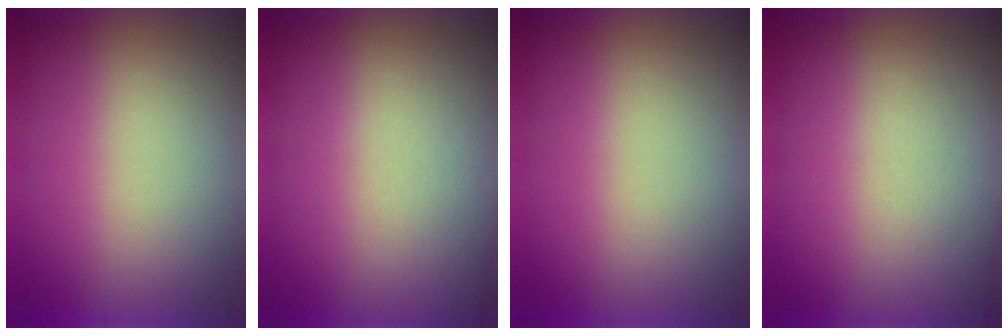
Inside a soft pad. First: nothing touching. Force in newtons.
{"total": 3.0}
{"total": 0.0}
{"total": 2.9}